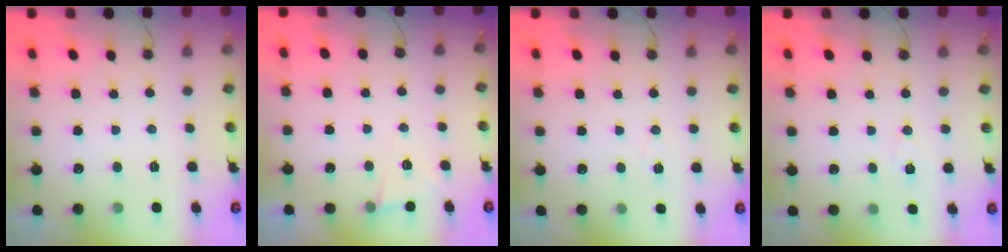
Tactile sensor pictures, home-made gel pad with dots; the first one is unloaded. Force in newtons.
{"total": 3.6, "press": 3.1, "slide": 1.8}
{"total": 5.3, "press": 3.1, "slide": 4.3}
{"total": 6.2, "press": 4.3, "slide": 4.5}